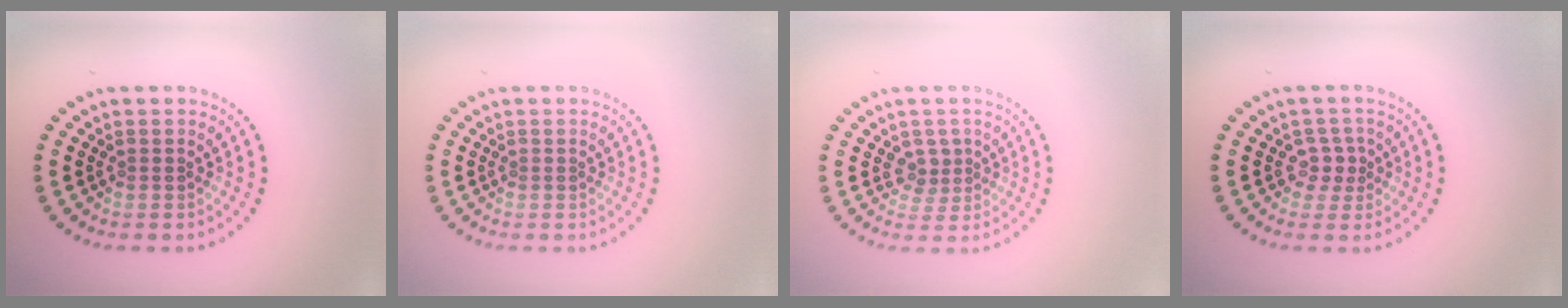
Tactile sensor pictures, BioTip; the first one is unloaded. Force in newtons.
{"total": 0.0}
{"total": 1.9, "press": 1.4, "slide": 1.3}
{"total": 1.7, "press": 1.3, "slide": 1.2}